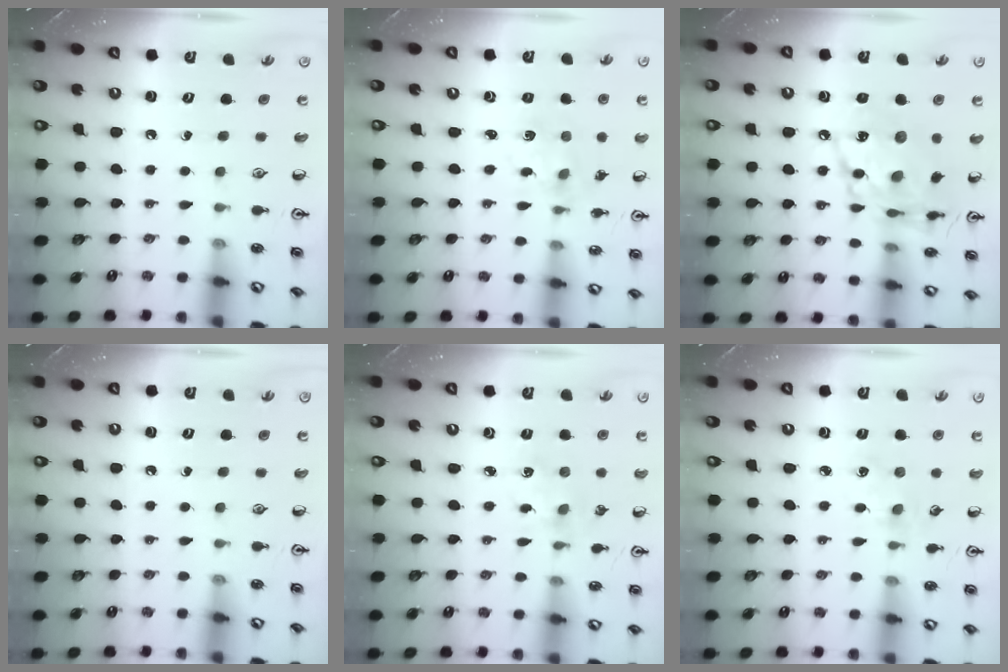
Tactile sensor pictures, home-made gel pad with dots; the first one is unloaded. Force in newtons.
{"total": 1.9, "press": 1.9, "slide": 0.5}
{"total": 16.0, "press": 16.0, "slide": 1.5}
{"total": 0.0}
{"total": 2.7, "press": 2.7, "slide": 0.4}
{"total": 2.9, "press": 2.9, "slide": 0.5}